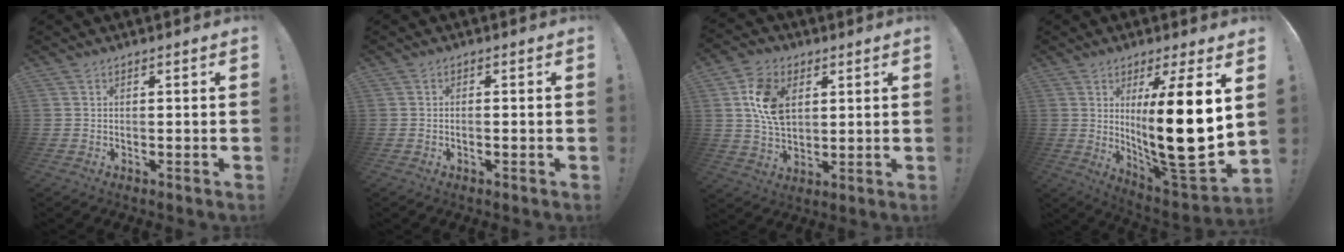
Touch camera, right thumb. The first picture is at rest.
{"total": 0.9, "force": [-0.8, 0.1, 0.5], "torque": [-0.018, 0.004, -0.012]}
{"total": 13.2, "force": [3.9, 9.1, 8.7], "torque": [-0.152, 0.009, 0.073]}
{"total": 20.8, "force": [3.5, 3.9, 20.1], "torque": [-0.320, -0.049, 0.051]}